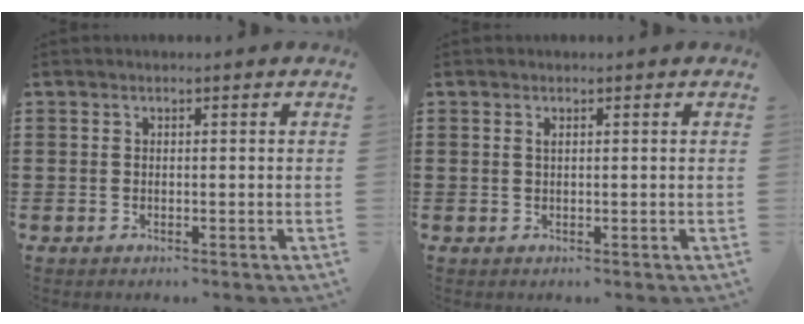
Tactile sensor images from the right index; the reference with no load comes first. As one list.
[{"total": 0.5, "force": [0.3, 0.1, 0.5], "torque": [-0.011, 0.000, 0.005]}]